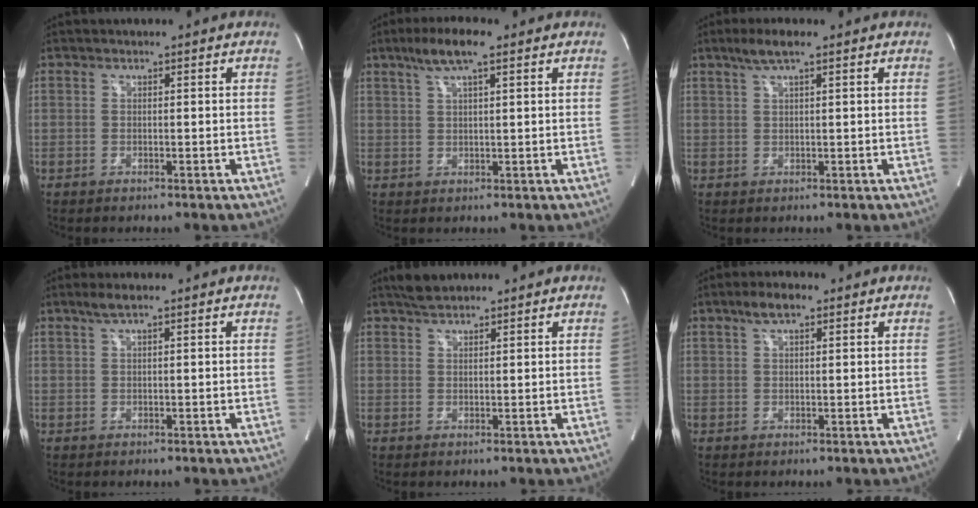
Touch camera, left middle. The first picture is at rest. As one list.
[{"total": 5.9, "force": [3.6, 0.7, 4.6], "torque": [-0.095, 0.014, 0.066]}, {"total": 3.6, "force": [2.4, 0.3, 2.8], "torque": [-0.063, 0.009, 0.046]}, {"total": 2.0, "force": [1.4, 0.0, 1.5], "torque": [-0.039, 0.009, 0.028]}, {"total": 2.8, "force": [2.6, 0.6, 1.0], "torque": [-0.026, 0.011, 0.048]}, {"total": 3.7, "force": [2.3, 1.1, 2.7], "torque": [-0.058, 0.012, 0.042]}]